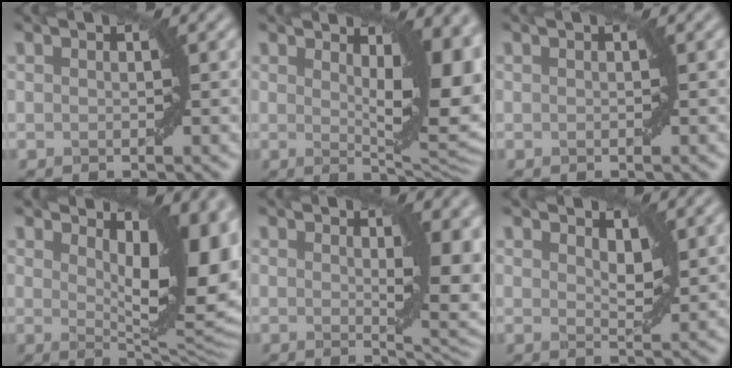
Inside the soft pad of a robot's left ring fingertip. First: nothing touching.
{"total": 10.6, "force": [2.4, 3.8, 9.6], "torque": [-0.098, -0.003, 0.036]}
{"total": 0.0}
{"total": 11.6, "force": [3.5, 4.3, 10.1], "torque": [-0.114, -0.006, 0.061]}
{"total": 7.1, "force": [1.4, 2.3, 6.6], "torque": [-0.070, -0.005, 0.025]}
{"total": 2.0, "force": [1.2, 0.8, 1.3], "torque": [-0.021, -0.006, 0.022]}